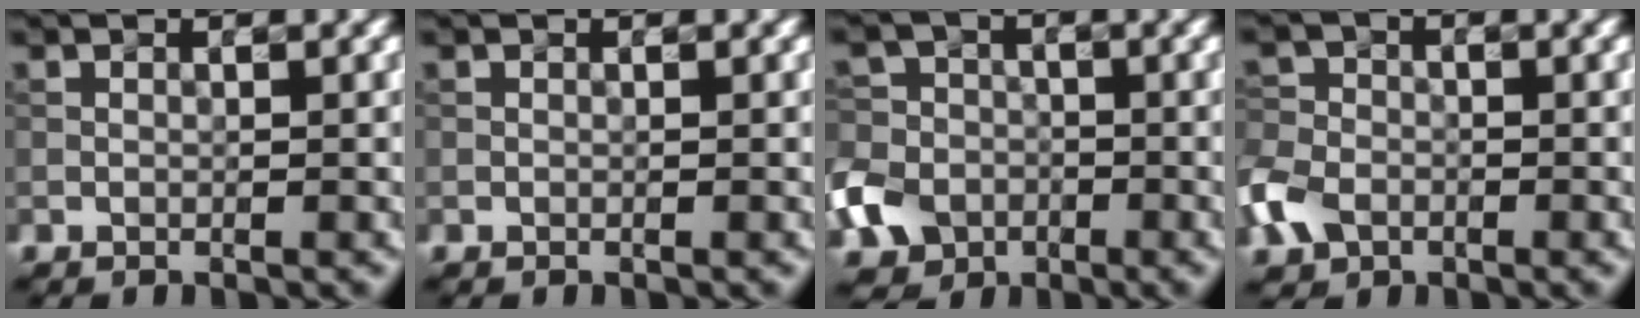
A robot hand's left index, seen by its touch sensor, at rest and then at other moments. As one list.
[{"total": 0.0}, {"total": 6.2, "force": [-3.0, 4.9, 2.4], "torque": [-0.051, -0.009, -0.070]}, {"total": 4.5, "force": [-2.1, 3.4, 2.1], "torque": [-0.054, -0.003, -0.055]}]